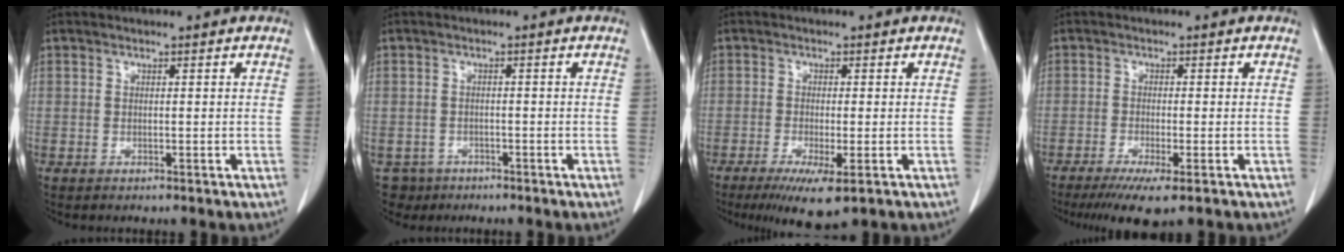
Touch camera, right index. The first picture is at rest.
{"total": 3.9, "force": [-2.4, 3.0, -0.4], "torque": [0.007, 0.007, -0.040]}
{"total": 6.3, "force": [-3.4, 0.8, 5.2], "torque": [-0.086, -0.019, -0.052]}
{"total": 5.8, "force": [-3.7, 0.3, 4.4], "torque": [-0.070, -0.016, -0.059]}